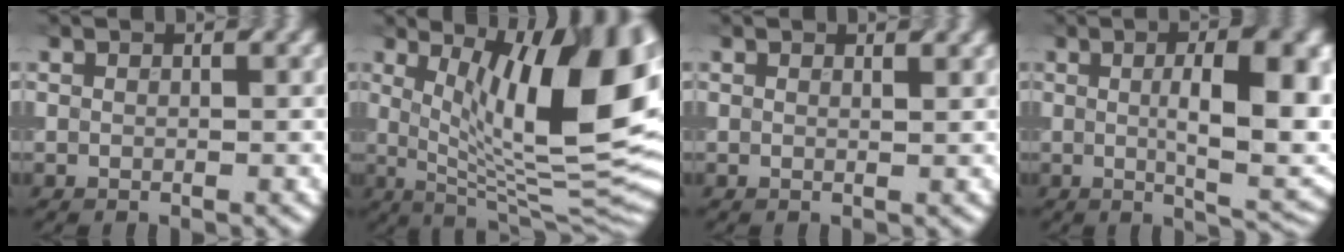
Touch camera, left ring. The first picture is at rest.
{"total": 13.8, "force": [3.0, 4.0, 12.9], "torque": [-0.169, -0.003, 0.052]}
{"total": 0.6, "force": [0.5, 0.0, 0.3], "torque": [-0.006, -0.001, 0.010]}
{"total": 8.6, "force": [0.2, 2.2, 8.3], "torque": [-0.114, -0.001, 0.013]}